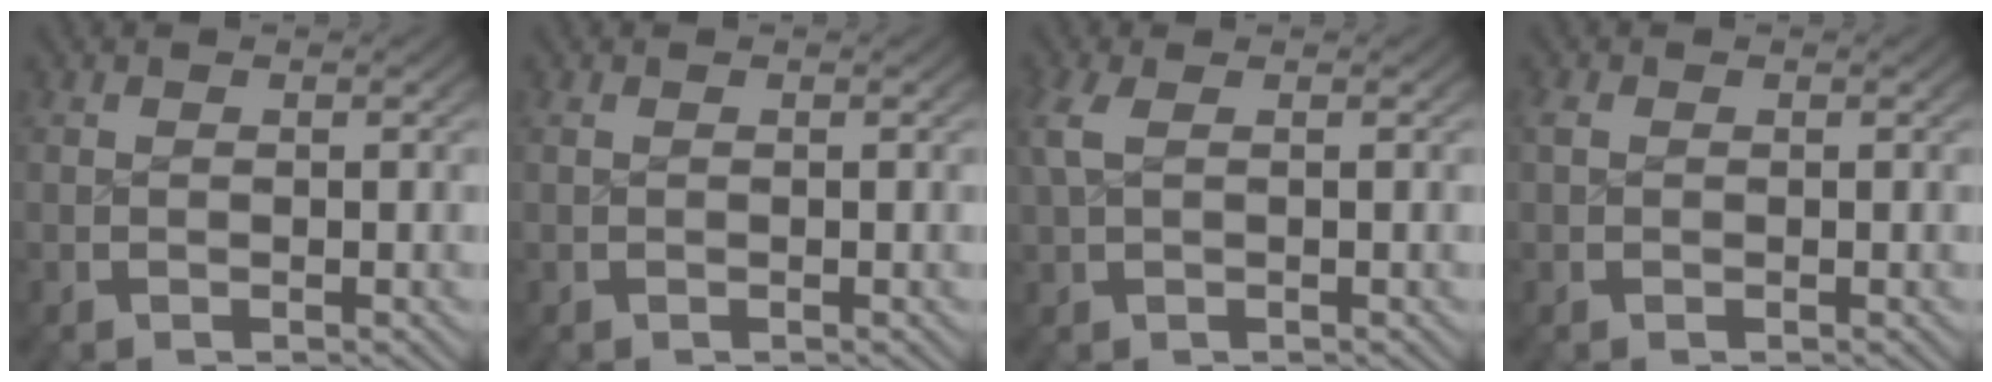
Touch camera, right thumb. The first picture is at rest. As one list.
[{"total": 0.0}, {"total": 1.9, "force": [0.6, 0.8, 1.7], "torque": [-0.048, 0.002, 0.015]}, {"total": 0.6, "force": [0.1, 0.5, 0.3], "torque": [-0.011, -0.003, 0.003]}]